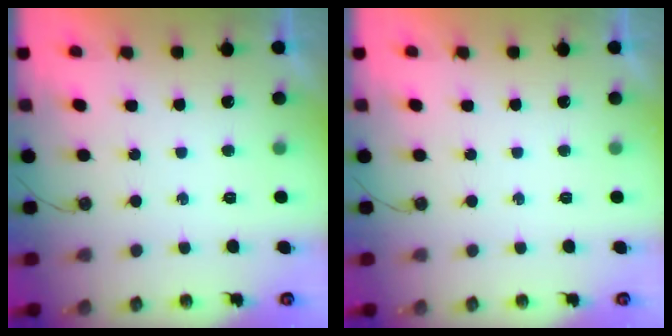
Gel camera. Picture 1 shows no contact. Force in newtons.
{"total": 0.0}